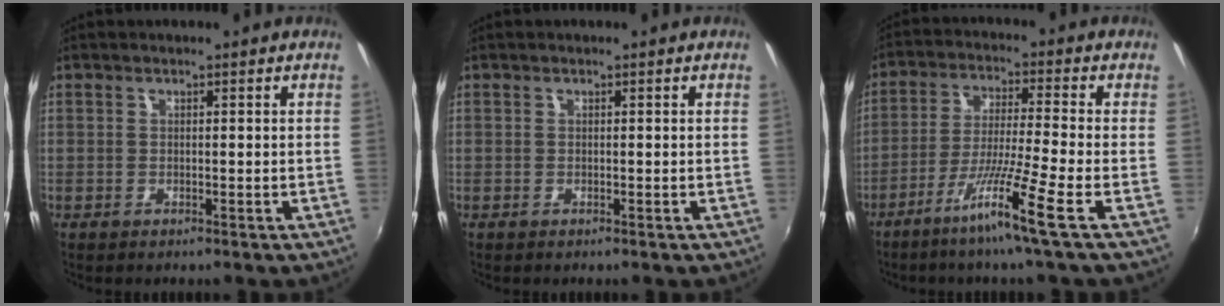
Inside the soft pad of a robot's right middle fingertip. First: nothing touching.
{"total": 0.0}
{"total": 9.2, "force": [-5.3, -2.1, 7.2], "torque": [-0.150, -0.008, -0.100]}